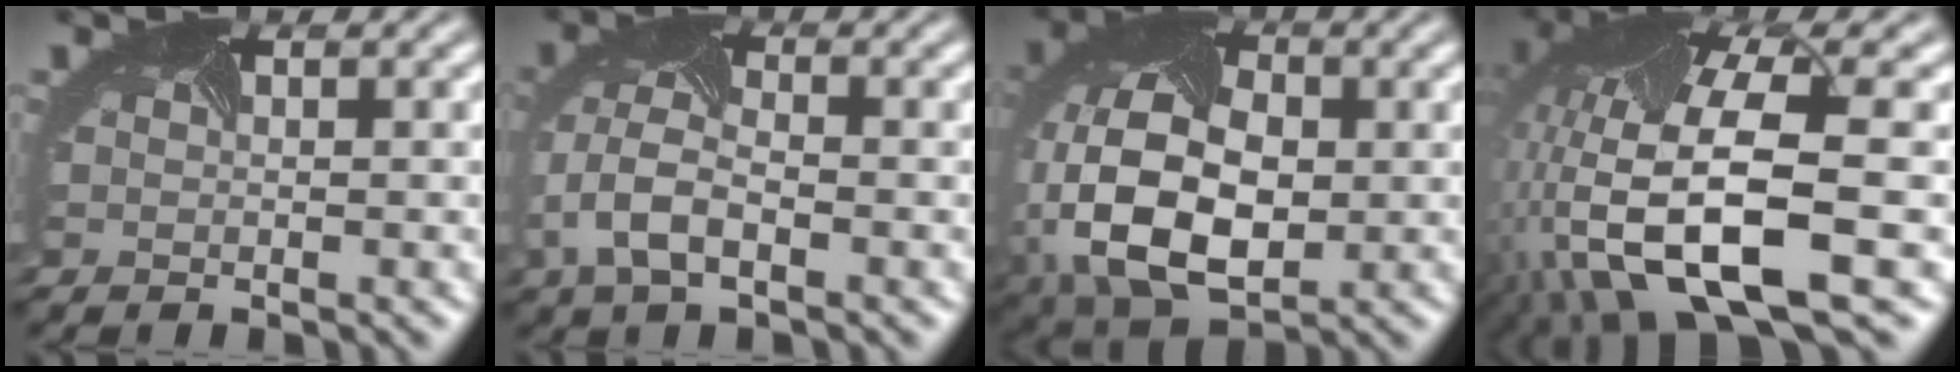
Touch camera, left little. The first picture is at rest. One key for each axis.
{"total": 4.9, "fx": -1.9, "fy": 2.5, "fz": 3.7, "tx": -0.104, "ty": -0.002, "tz": -0.036}
{"total": 13.2, "fx": -2.1, "fy": 8.5, "fz": 9.9, "tx": -0.223, "ty": -0.021, "tz": -0.027}
{"total": 13.3, "fx": -4.2, "fy": 4.6, "fz": 11.8, "tx": -0.257, "ty": -0.020, "tz": -0.064}